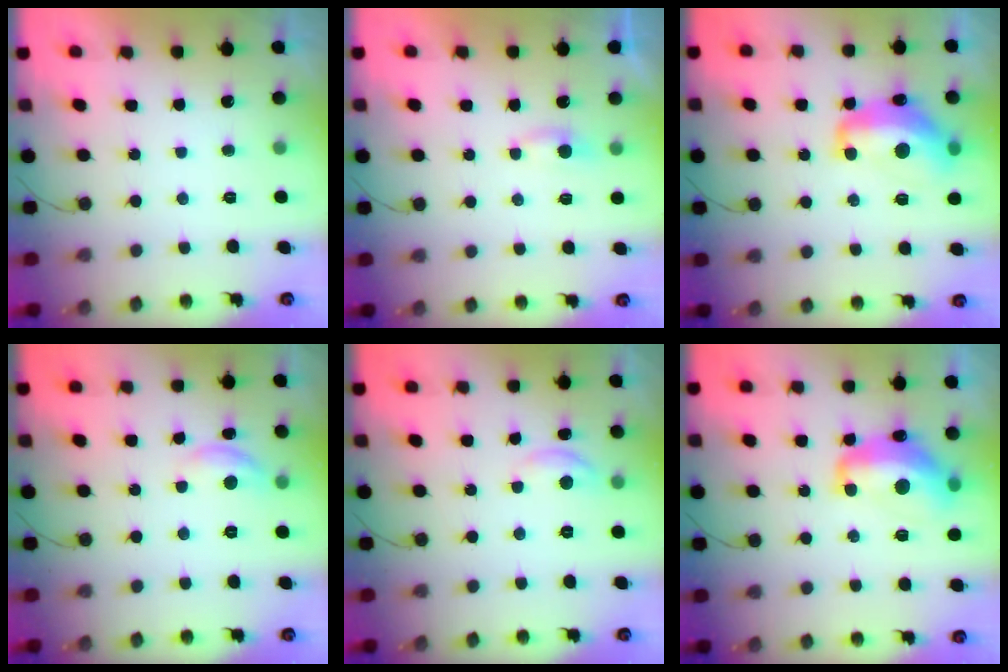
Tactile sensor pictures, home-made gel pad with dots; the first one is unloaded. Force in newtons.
{"total": 3.2, "press": 3.1, "slide": 0.5}
{"total": 14.4, "press": 14.3, "slide": 1.1}
{"total": 7.7, "press": 7.7, "slide": 0.5}
{"total": 4.7, "press": 4.7, "slide": 0.4}
{"total": 14.4, "press": 14.3, "slide": 1.1}